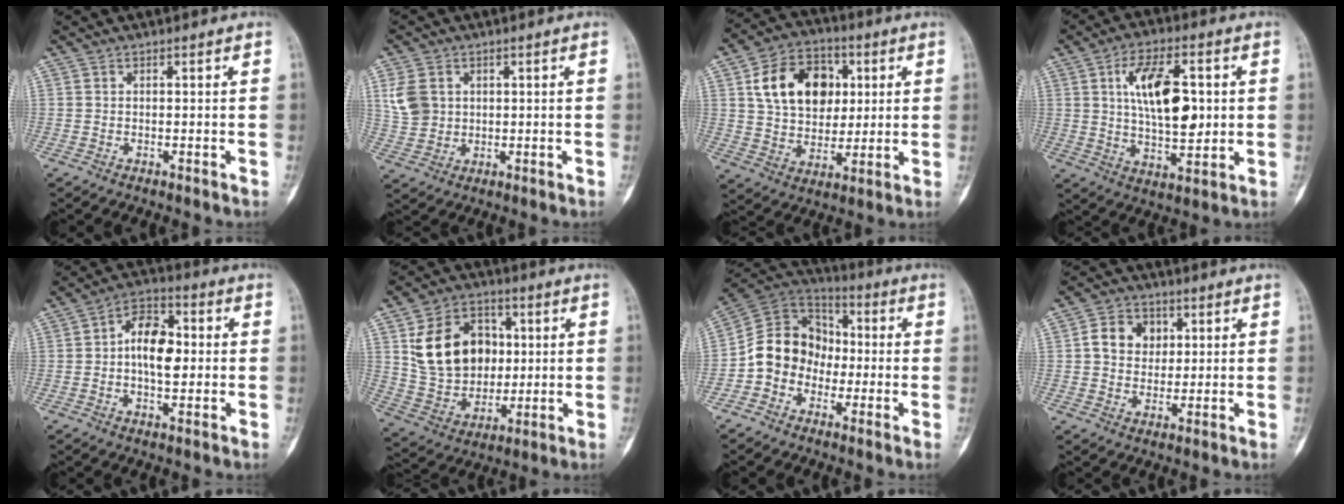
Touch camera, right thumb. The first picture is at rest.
{"total": 6.6, "force": [1.9, 5.3, 3.5], "torque": [-0.056, -0.002, 0.045]}
{"total": 16.3, "force": [4.4, 11.9, 10.3], "torque": [-0.135, 0.000, 0.074]}
{"total": 14.7, "force": [2.5, 7.2, 12.6], "torque": [-0.189, -0.008, 0.045]}
{"total": 10.3, "force": [0.1, 5.9, 8.4], "torque": [-0.119, 0.020, -0.006]}
{"total": 17.8, "force": [3.7, 13.6, 11.0], "torque": [-0.155, 0.002, 0.074]}
{"total": 12.5, "force": [-2.7, 10.7, 5.9], "torque": [-0.075, 0.052, -0.063]}
{"total": 7.7, "force": [1.6, 6.3, 4.1], "torque": [-0.037, 0.000, 0.022]}